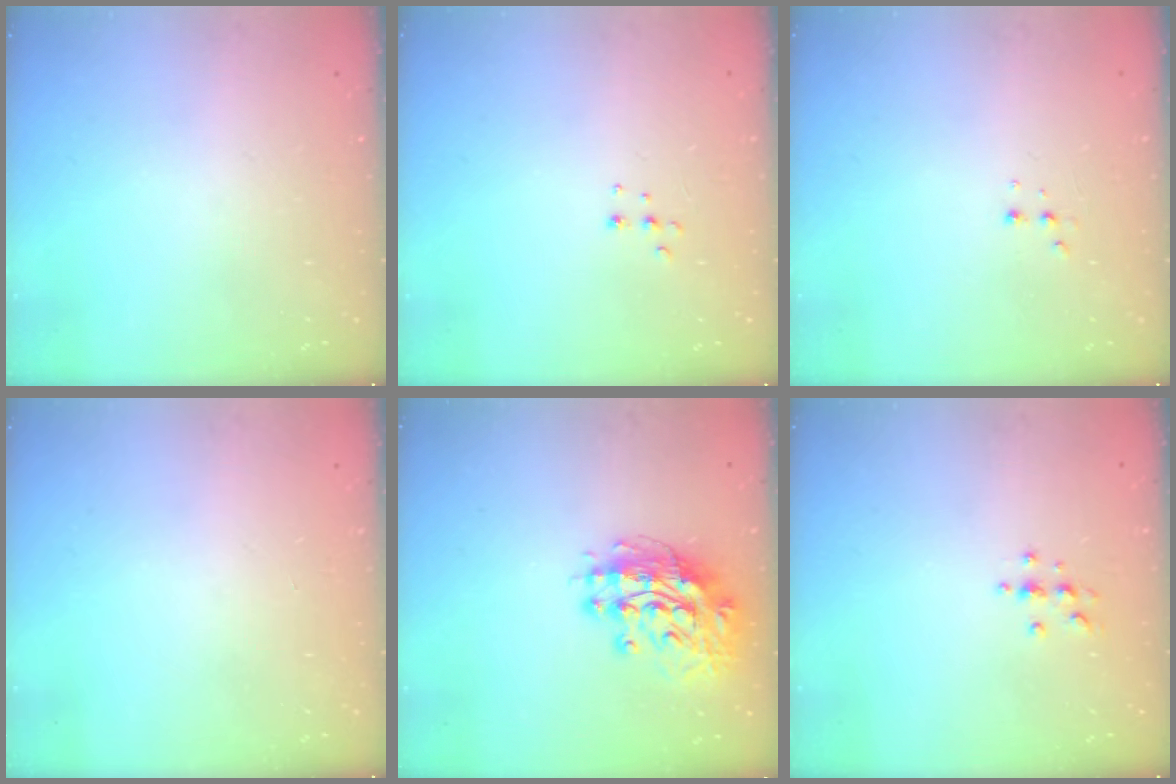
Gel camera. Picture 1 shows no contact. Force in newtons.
{"total": 3.9, "press": 3.9, "slide": 0.6}
{"total": 2.9, "press": 2.8, "slide": 1.0}
{"total": 0.0}
{"total": 13.1, "press": 13.0, "slide": 1.6}
{"total": 3.3, "press": 3.3, "slide": 0.4}